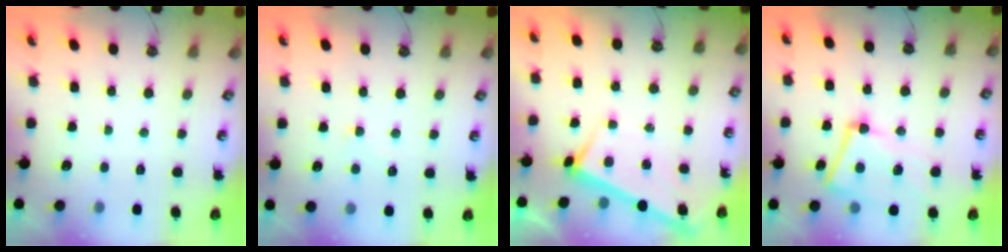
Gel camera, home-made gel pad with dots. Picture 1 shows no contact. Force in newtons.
{"total": 2.4, "press": 2.3, "slide": 0.7}
{"total": 3.0, "press": 3.0, "slide": 0.2}
{"total": 8.5, "press": 8.2, "slide": 2.1}